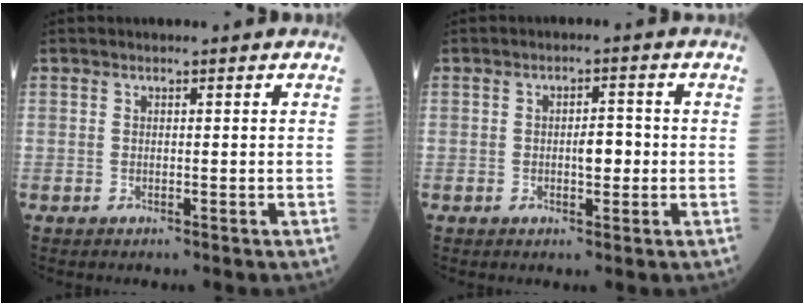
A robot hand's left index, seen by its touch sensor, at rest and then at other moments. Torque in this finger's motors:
{"motor_torque": [0.45, 0.25, 0.03, 0.04]}